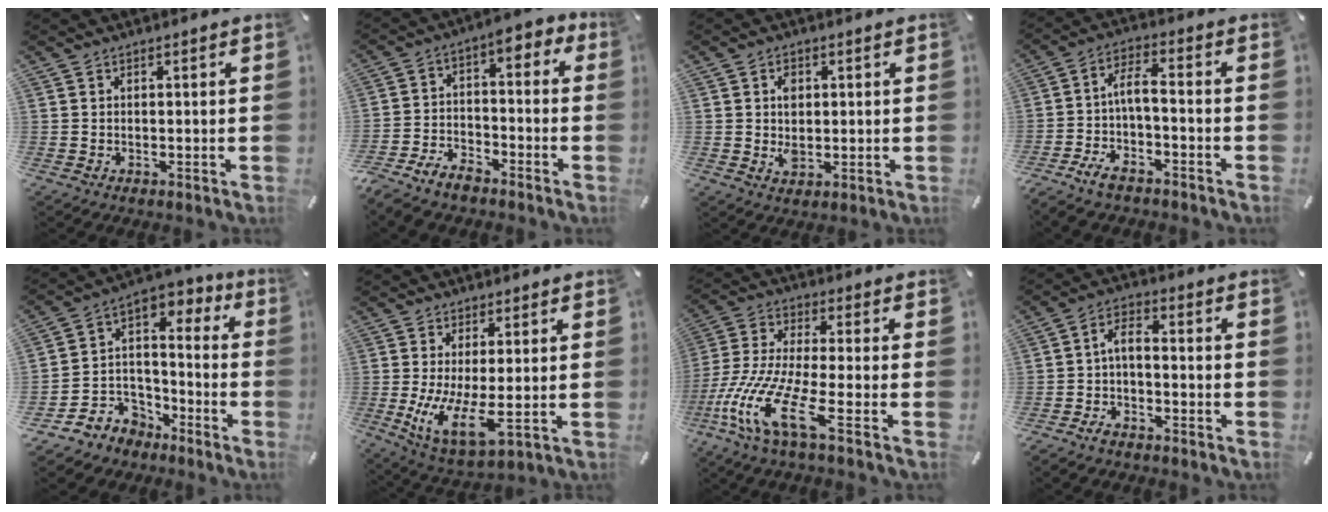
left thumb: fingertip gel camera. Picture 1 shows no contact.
{"total": 7.9, "force": [-5.8, 4.2, 3.2], "torque": [-0.066, 0.026, -0.114]}
{"total": 4.2, "force": [0.5, 3.2, 2.7], "torque": [-0.040, 0.000, 0.007]}
{"total": 6.1, "force": [-2.4, 2.0, 5.3], "torque": [-0.106, 0.003, -0.047]}
{"total": 9.0, "force": [-3.8, 8.0, 1.9], "torque": [-0.065, 0.004, -0.065]}
{"total": 10.0, "force": [0.2, 3.3, 9.4], "torque": [-0.188, -0.034, 0.008]}
{"total": 16.7, "force": [-6.7, 3.6, 14.8], "torque": [-0.317, -0.005, -0.115]}
{"total": 3.8, "force": [-1.9, 1.4, 3.0], "torque": [-0.061, 0.011, -0.039]}